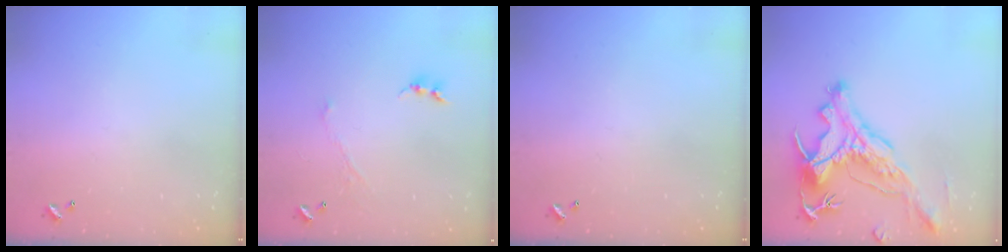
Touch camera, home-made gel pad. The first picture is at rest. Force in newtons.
{"total": 1.0, "press": 0.9, "slide": 0.4}
{"total": 0.0}
{"total": 4.0, "press": 3.8, "slide": 1.3}